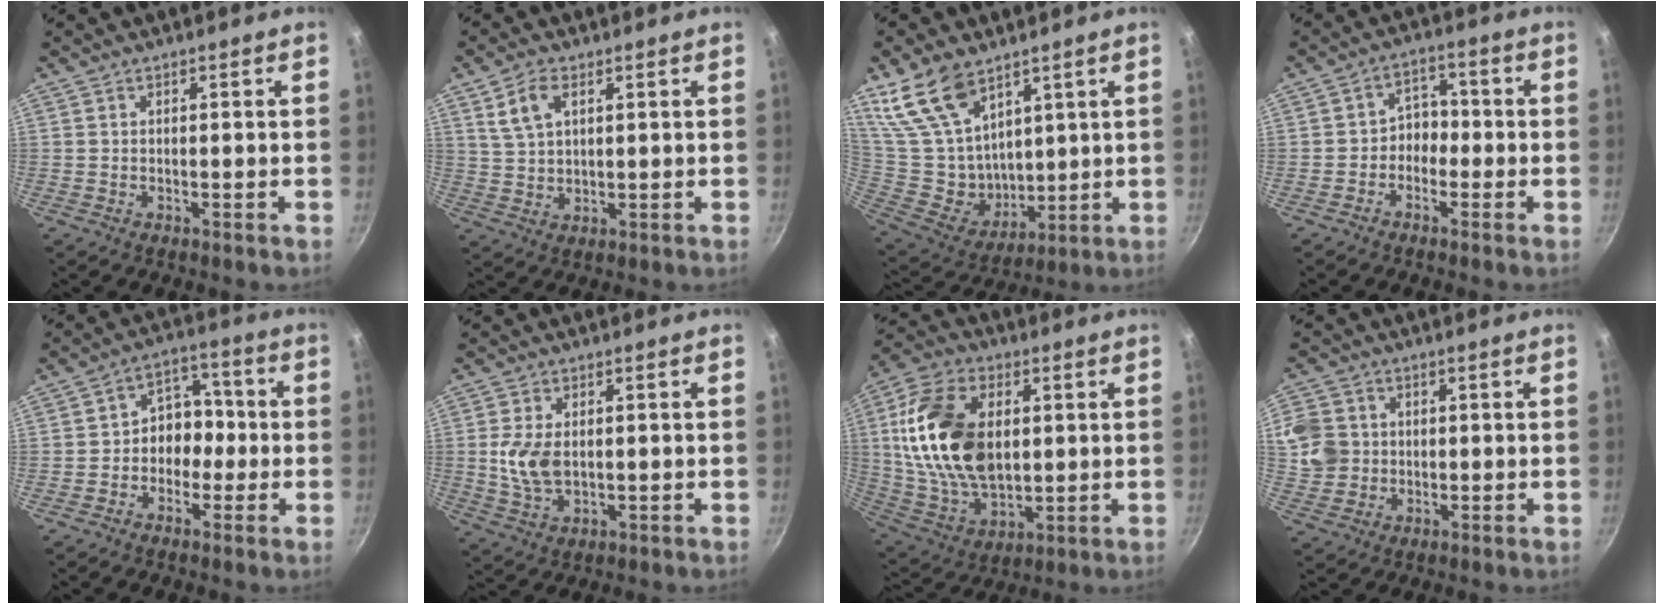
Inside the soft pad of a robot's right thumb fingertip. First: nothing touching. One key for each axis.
{"total": 6.4, "fx": 2.8, "fy": 3.6, "fz": 4.4, "tx": -0.078, "ty": -0.004, "tz": 0.059}
{"total": 17.1, "fx": 10.5, "fy": 10.3, "fz": 8.8, "tx": -0.132, "ty": -0.060, "tz": 0.224}
{"total": 4.7, "fx": -1.5, "fy": 3.8, "fz": 2.4, "tx": 0.001, "ty": 0.029, "tz": -0.035}
{"total": 8.0, "fx": -1.4, "fy": 6.6, "fz": 4.4, "tx": -0.005, "ty": 0.036, "tz": -0.036}
{"total": 7.2, "fx": 0.3, "fy": 4.5, "fz": 5.7, "tx": -0.111, "ty": -0.006, "tz": 0.010}
{"total": 21.8, "fx": 4.6, "fy": 12.8, "fz": 17.0, "tx": -0.320, "ty": -0.014, "tz": 0.096}
{"total": 9.2, "fx": 0.9, "fy": 8.4, "fz": 3.6, "tx": -0.051, "ty": 0.002, "tz": 0.011}